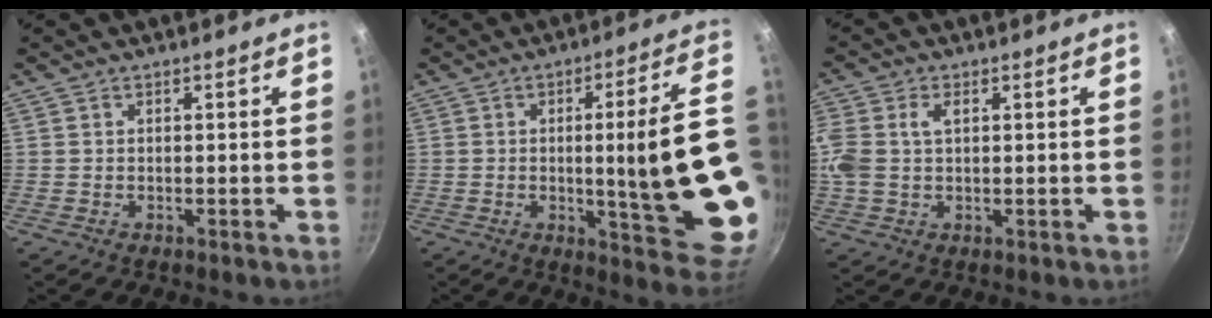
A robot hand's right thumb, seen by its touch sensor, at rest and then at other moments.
{"total": 21.7, "force": [-1.8, 3.6, 21.3], "torque": [-0.272, -0.002, -0.013]}
{"total": 7.6, "force": [1.4, 5.0, 5.6], "torque": [-0.118, 0.014, 0.023]}